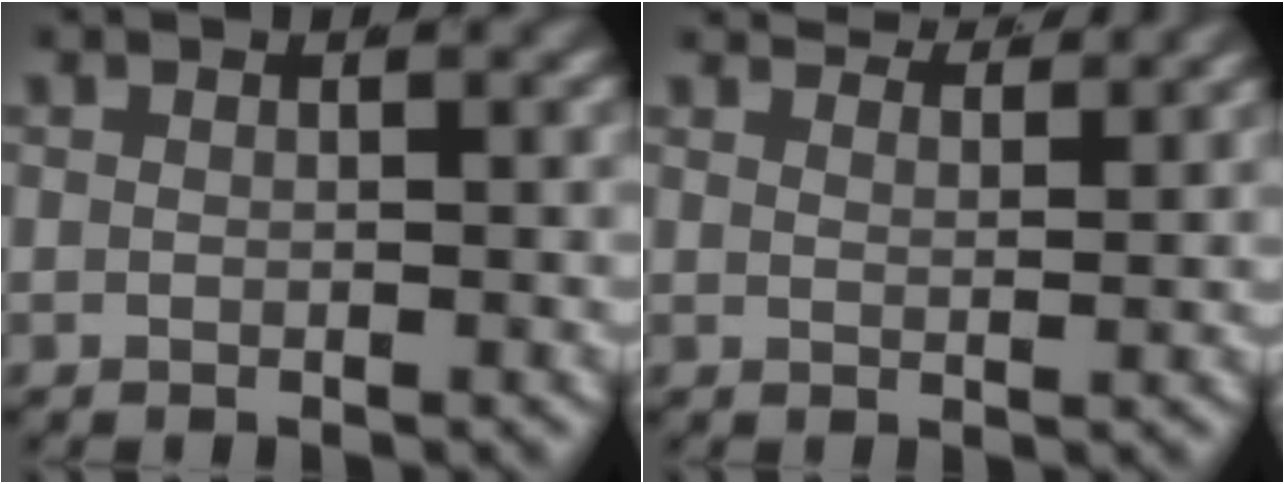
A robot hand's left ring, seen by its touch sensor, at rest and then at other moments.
{"total": 4.4, "force": [4.2, 0.1, 1.3], "torque": [-0.012, 0.003, 0.069]}